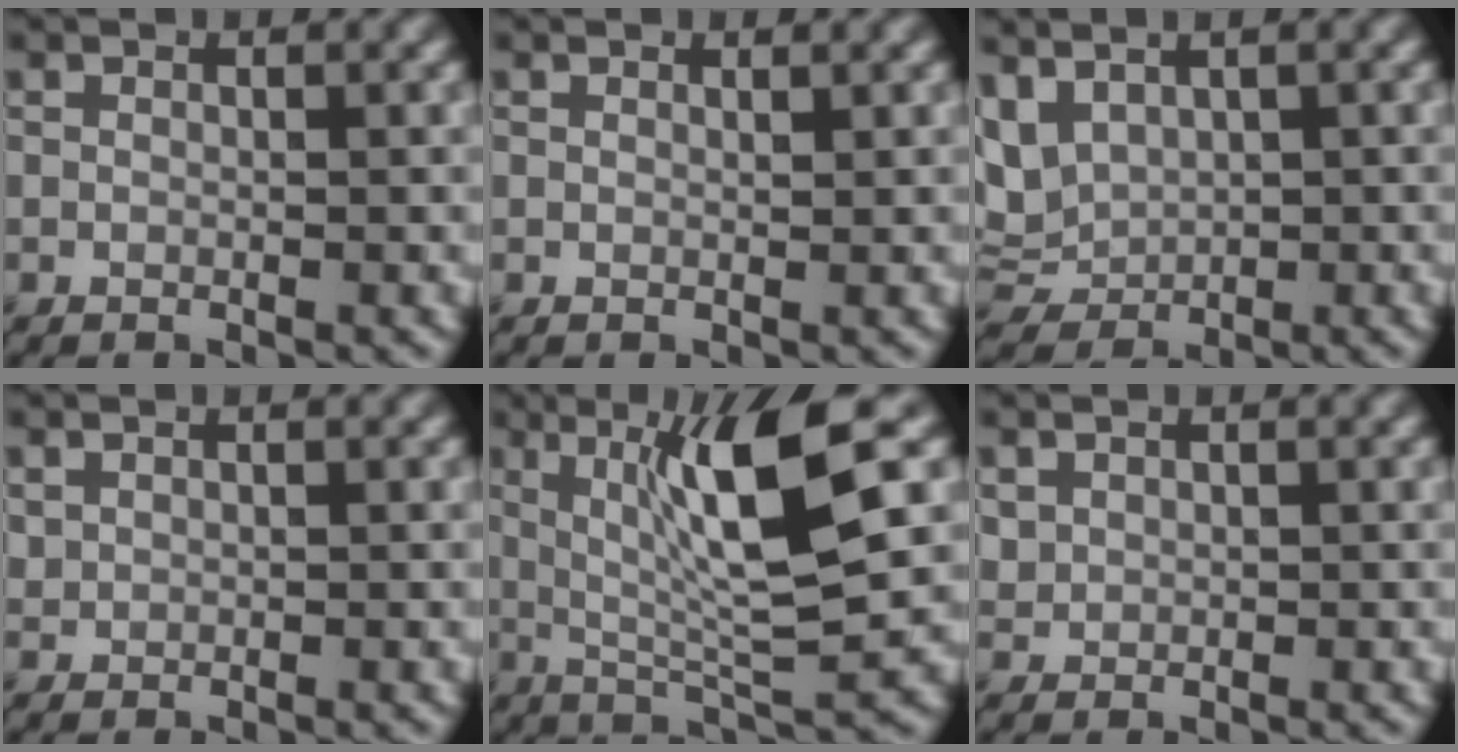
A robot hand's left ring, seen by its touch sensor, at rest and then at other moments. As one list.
[{"total": 0.6, "force": [0.5, 0.1, 0.3], "torque": [0.000, 0.001, 0.008]}, {"total": 5.3, "force": [2.1, 3.4, 3.4], "torque": [-0.082, 0.003, 0.049]}, {"total": 0.6, "force": [0.4, 0.4, 0.1], "torque": [-0.001, -0.002, 0.012]}, {"total": 9.0, "force": [2.3, 1.5, 8.5], "torque": [-0.140, -0.005, 0.044]}, {"total": 0.9, "force": [0.4, 0.8, 0.2], "torque": [-0.002, -0.003, 0.014]}]